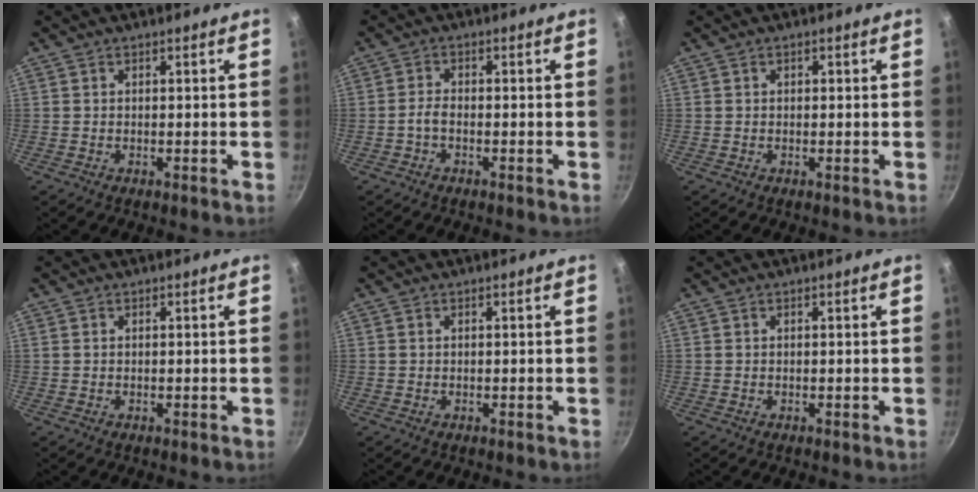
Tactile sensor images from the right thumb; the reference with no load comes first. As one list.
[{"total": 2.0, "force": [-1.0, 0.9, 1.4], "torque": [-0.032, 0.013, -0.024]}, {"total": 0.7, "force": [0.3, 0.5, 0.4], "torque": [-0.004, 0.004, 0.004]}, {"total": 0.0}, {"total": 0.0}, {"total": 0.0}]